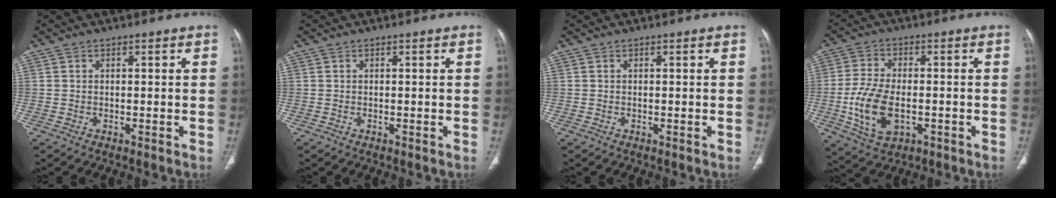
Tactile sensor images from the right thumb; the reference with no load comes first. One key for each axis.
{"total": 0.0}
{"total": 0.0}
{"total": 11.4, "fx": -2.5, "fy": 6.5, "fz": 9.0, "tx": -0.182, "ty": 0.003, "tz": -0.039}